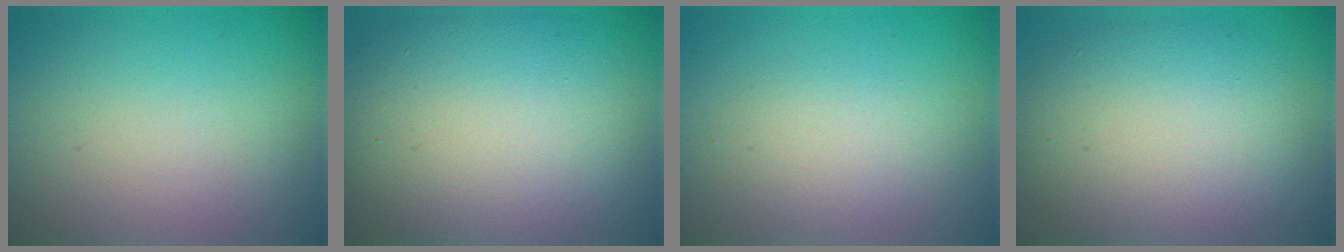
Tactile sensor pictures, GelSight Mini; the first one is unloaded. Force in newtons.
{"total": 13.0, "press": 13.0, "slide": 0.8}
{"total": 2.2, "press": 2.2, "slide": 0.1}
{"total": 8.8, "press": 8.8, "slide": 0.5}